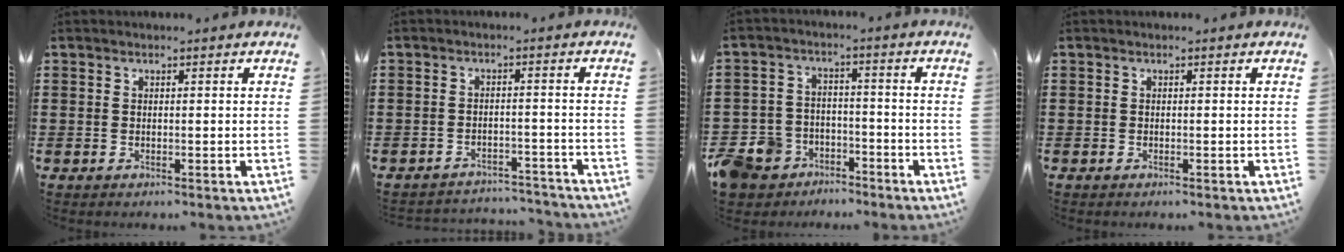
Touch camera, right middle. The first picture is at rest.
{"total": 3.3, "force": [-3.3, 0.4, -0.3], "torque": [-0.002, 0.001, -0.073]}
{"total": 7.7, "force": [-6.3, 4.3, 1.1], "torque": [-0.056, 0.021, -0.131]}
{"total": 0.0}